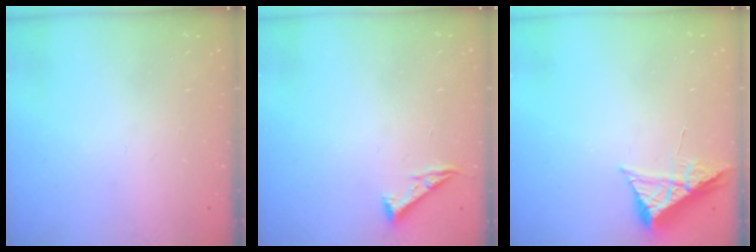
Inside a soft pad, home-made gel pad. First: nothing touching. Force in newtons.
{"total": 4.3, "press": 4.3, "slide": 0.6}
{"total": 7.9, "press": 7.9, "slide": 0.8}